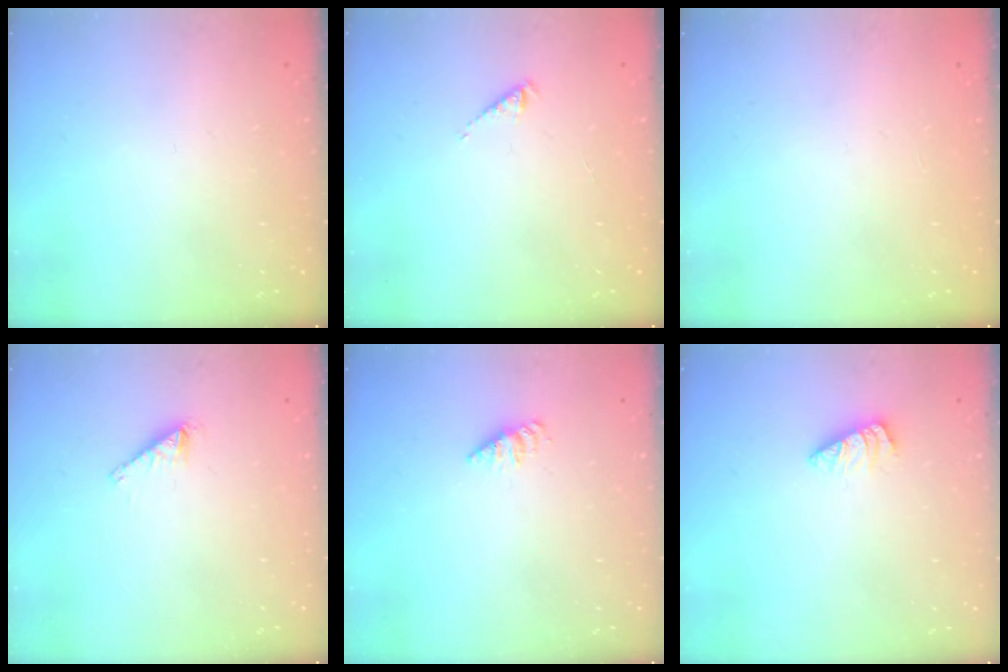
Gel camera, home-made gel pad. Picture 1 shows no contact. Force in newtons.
{"total": 1.6, "press": 1.6, "slide": 0.3}
{"total": 0.0}
{"total": 1.2, "press": 1.2, "slide": 0.1}
{"total": 2.6, "press": 2.6, "slide": 0.4}
{"total": 1.5, "press": 1.5, "slide": 0.3}